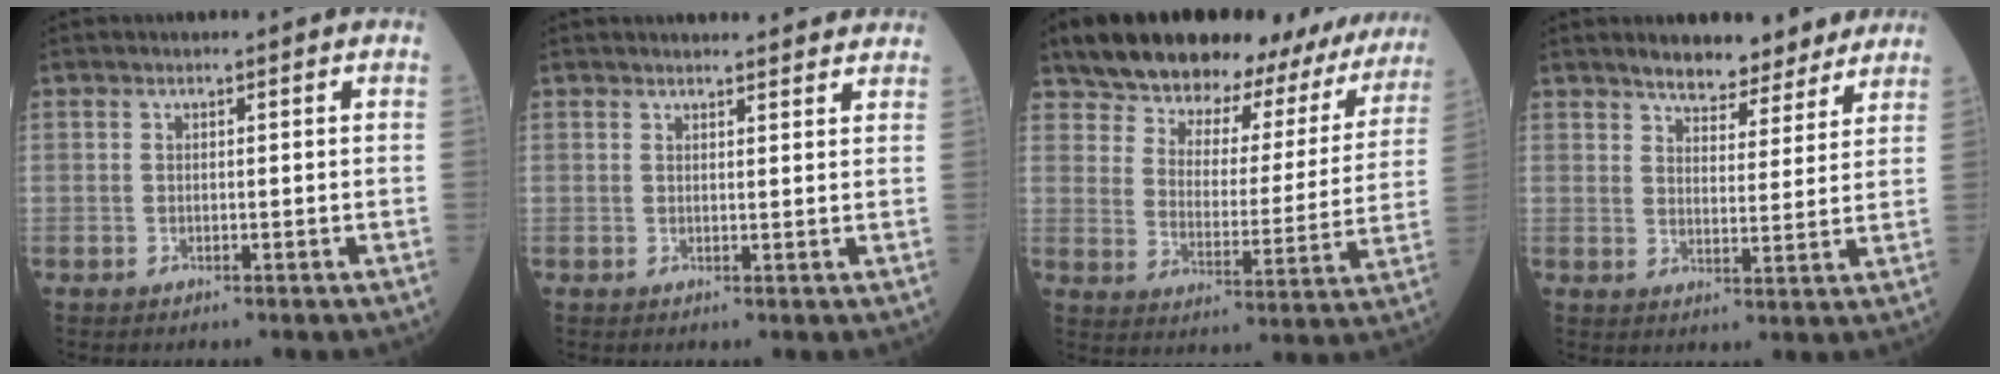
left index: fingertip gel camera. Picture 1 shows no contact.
{"total": 7.9, "force": [7.5, 1.4, 2.0], "torque": [-0.016, 0.011, 0.073]}
{"total": 22.1, "force": [19.3, 8.6, 6.3], "torque": [-0.077, -0.009, 0.227]}
{"total": 9.3, "force": [8.3, 3.0, 3.0], "torque": [-0.029, 0.005, 0.110]}